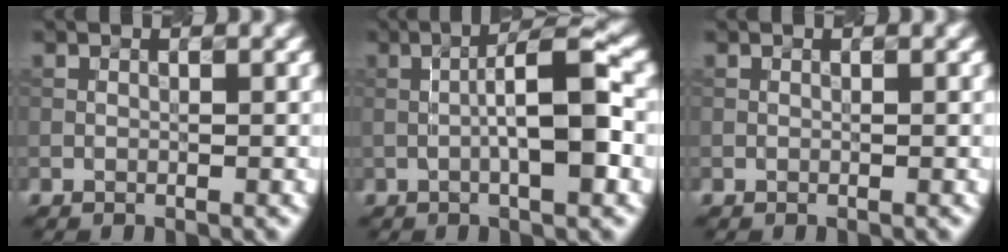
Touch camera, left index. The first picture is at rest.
{"total": 6.8, "force": [-0.3, 1.4, 6.6], "torque": [-0.101, 0.012, -0.008]}
{"total": 0.0}